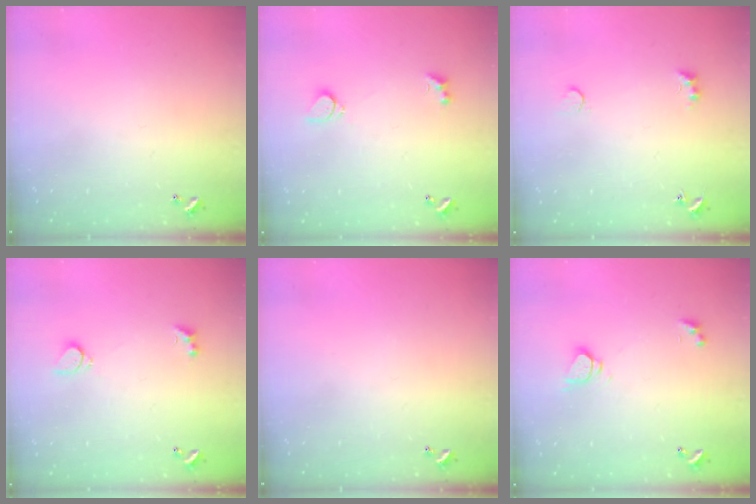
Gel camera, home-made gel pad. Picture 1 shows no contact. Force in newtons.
{"total": 2.3, "press": 2.3, "slide": 0.6}
{"total": 3.0, "press": 2.9, "slide": 0.8}
{"total": 2.3, "press": 2.3, "slide": 0.6}
{"total": 0.0}
{"total": 2.7, "press": 2.7, "slide": 0.3}